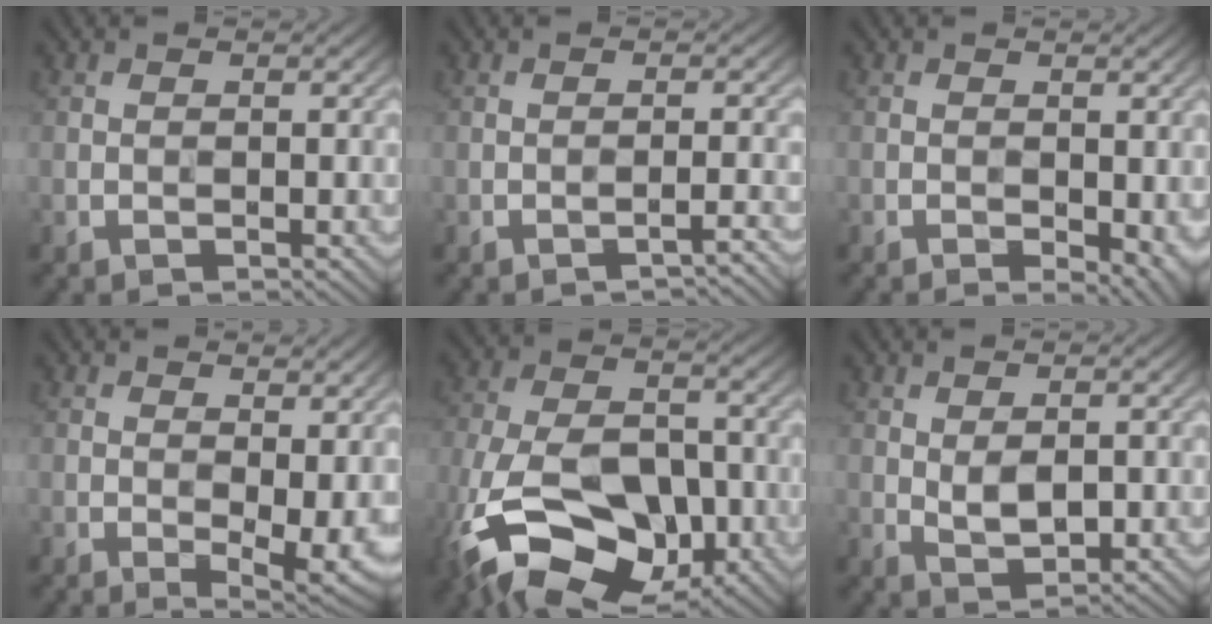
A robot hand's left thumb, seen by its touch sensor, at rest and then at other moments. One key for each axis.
{"total": 1.5, "fx": -1.3, "fy": -0.2, "fz": 0.7, "tx": -0.009, "ty": 0.014, "tz": -0.021}
{"total": 3.8, "fx": -1.2, "fy": 2.0, "fz": 3.0, "tx": -0.039, "ty": -0.010, "tz": -0.010}
{"total": 5.1, "fx": 0.3, "fy": 2.1, "fz": 4.7, "tx": -0.069, "ty": -0.005, "tz": 0.009}
{"total": 18.1, "fx": -8.5, "fy": 11.0, "fz": 11.6, "tx": -0.269, "ty": -0.036, "tz": -0.129}
{"total": 3.1, "fx": 0.3, "fy": 1.5, "fz": 2.7, "tx": -0.053, "ty": 0.001, "tz": 0.011}